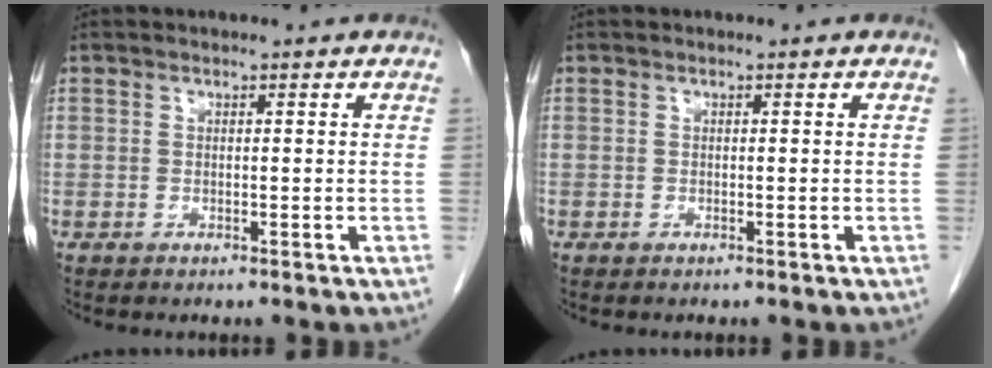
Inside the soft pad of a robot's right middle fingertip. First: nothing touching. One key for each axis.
{"total": 0.0}